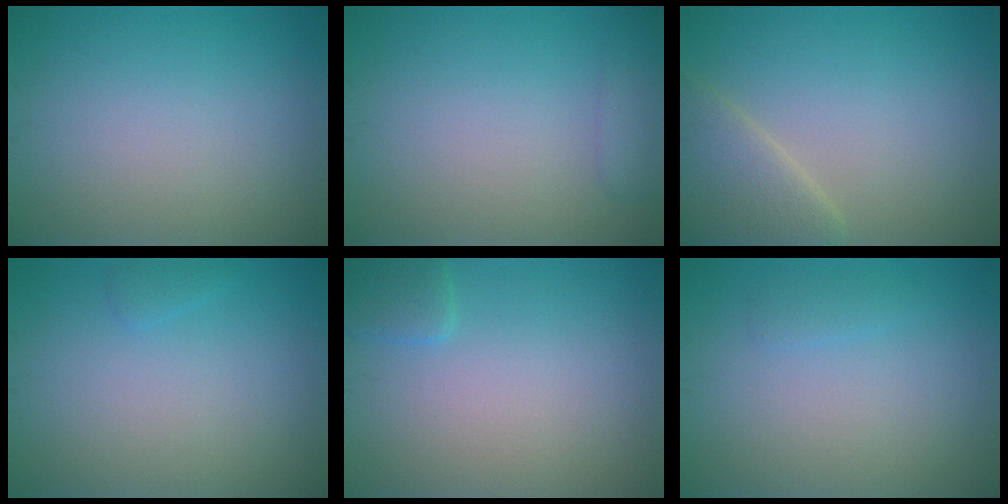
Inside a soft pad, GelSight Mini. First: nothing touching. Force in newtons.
{"total": 1.9, "press": 1.9, "slide": 0.1}
{"total": 4.0, "press": 4.0, "slide": 0.3}
{"total": 0.7, "press": 0.7, "slide": 0.1}
{"total": 1.5, "press": 1.5, "slide": 0.1}
{"total": 0.8, "press": 0.8, "slide": 0.0}